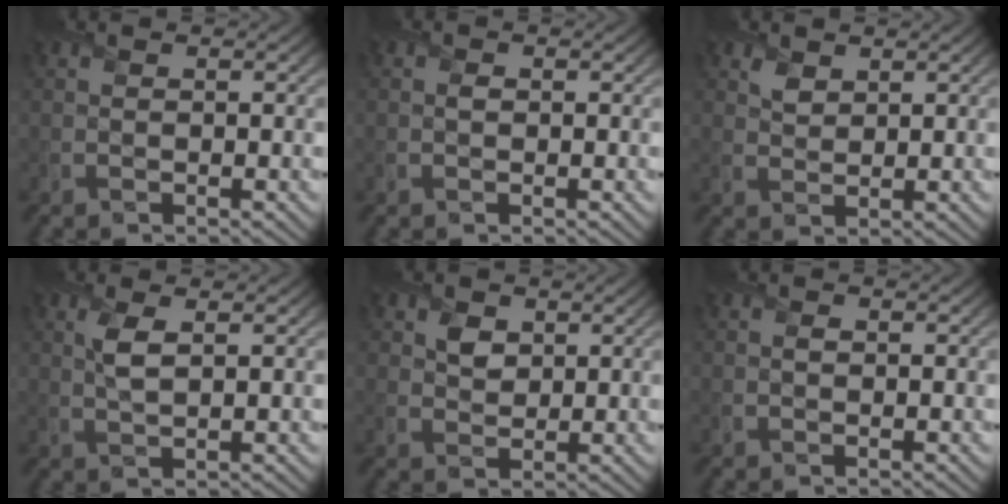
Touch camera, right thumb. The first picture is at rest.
{"total": 0.7, "force": [-0.1, 0.6, 0.3], "torque": [-0.004, -0.005, -0.005]}
{"total": 2.1, "force": [1.3, 1.4, 0.8], "torque": [-0.023, -0.006, 0.027]}
{"total": 2.9, "force": [1.0, 1.1, 2.5], "torque": [-0.062, 0.002, 0.019]}
{"total": 2.9, "force": [1.1, 2.3, 1.3], "torque": [-0.031, -0.007, 0.018]}
{"total": 0.6, "force": [-0.1, 0.5, 0.2], "torque": [-0.002, -0.005, -0.005]}